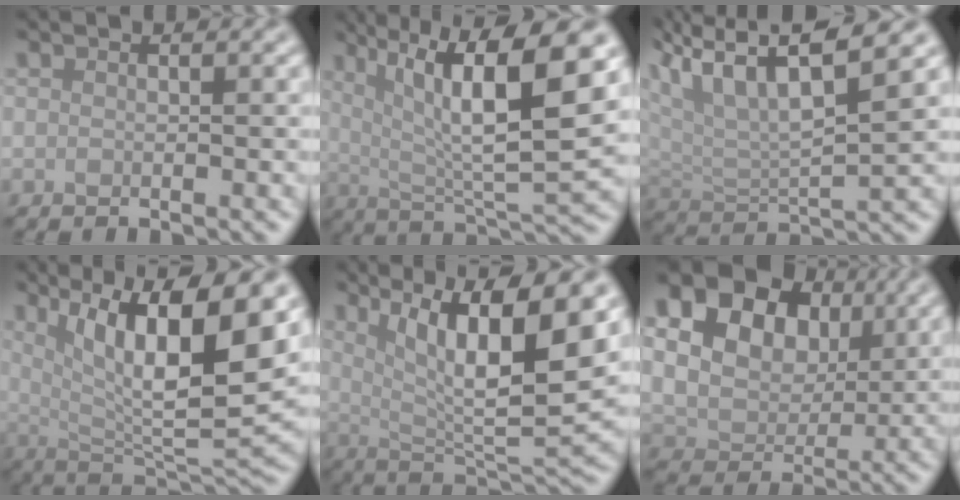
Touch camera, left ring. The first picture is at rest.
{"total": 11.6, "force": [4.0, 2.8, 10.5], "torque": [-0.166, 0.001, 0.073]}
{"total": 7.9, "force": [5.1, 1.6, 5.8], "torque": [-0.113, 0.010, 0.096]}
{"total": 13.4, "force": [4.8, 3.8, 11.9], "torque": [-0.177, -0.010, 0.085]}
{"total": 12.0, "force": [4.6, 3.0, 10.7], "torque": [-0.159, -0.004, 0.083]}
{"total": 21.7, "force": [9.0, 16.9, 10.3], "torque": [-0.238, 0.036, 0.143]}